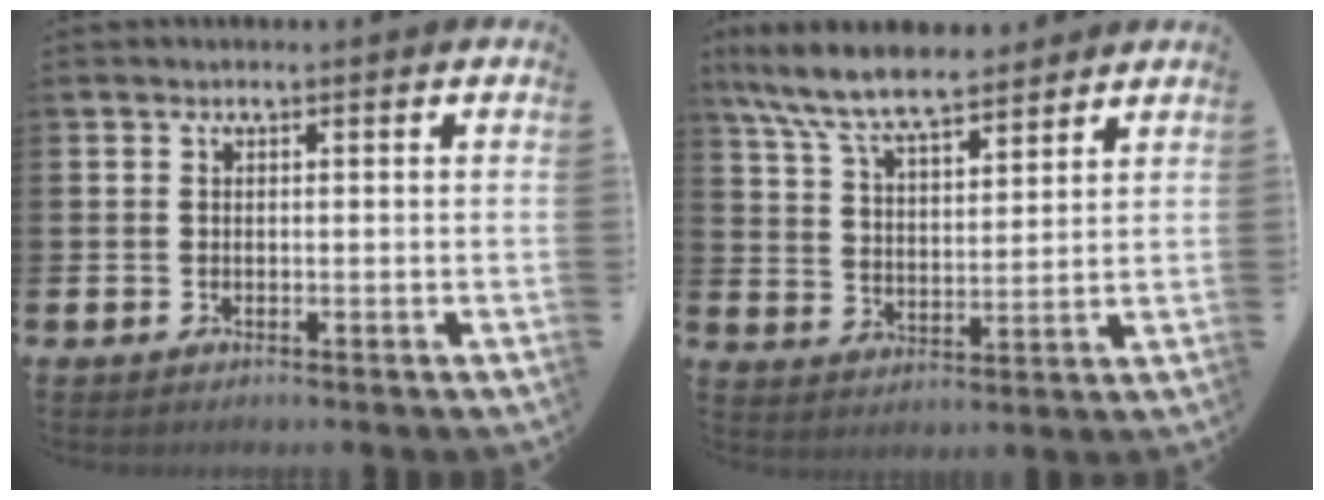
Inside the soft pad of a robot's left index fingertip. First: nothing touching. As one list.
[{"total": 9.1, "force": [8.3, 1.9, 3.3], "torque": [-0.098, -0.035, 0.153]}]